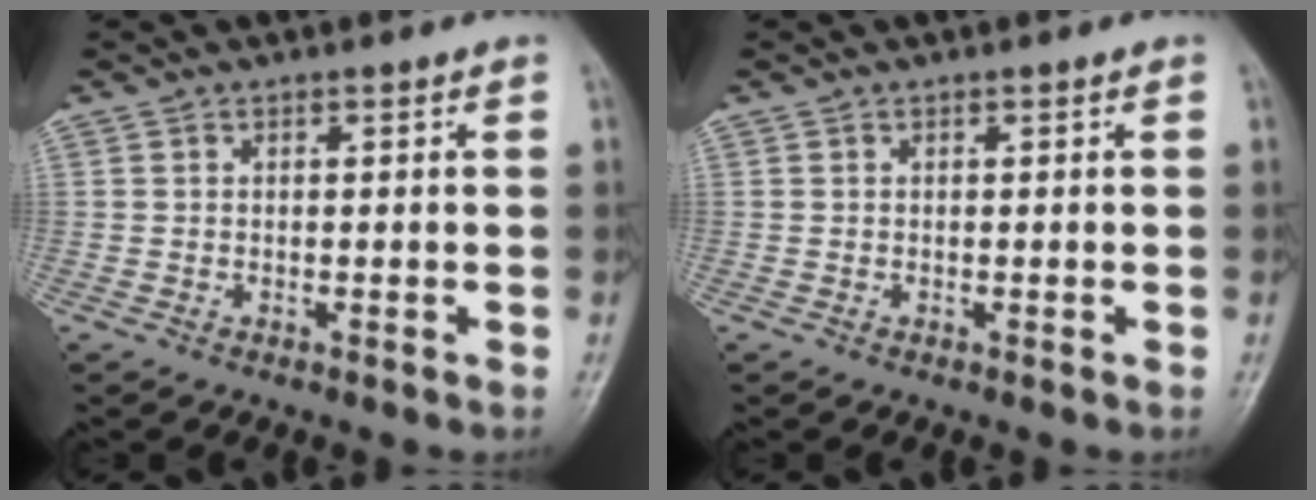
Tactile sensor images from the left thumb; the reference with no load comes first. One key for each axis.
{"total": 0.0}